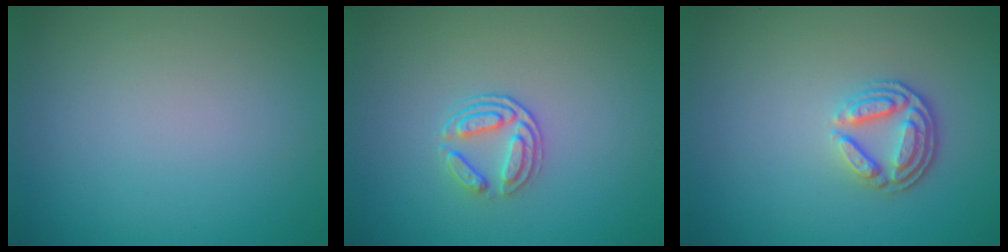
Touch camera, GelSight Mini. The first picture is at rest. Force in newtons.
{"total": 2.4, "press": 1.9, "slide": 1.5}
{"total": 3.4, "press": 2.7, "slide": 2.0}